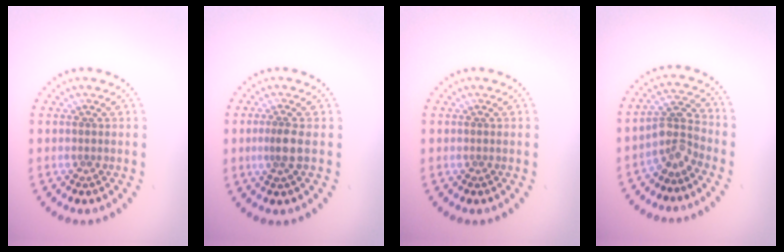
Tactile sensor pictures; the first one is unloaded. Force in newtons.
{"total": 1.5, "press": 1.2, "slide": 0.9}
{"total": 0.0}
{"total": 3.0, "press": 2.2, "slide": 2.1}